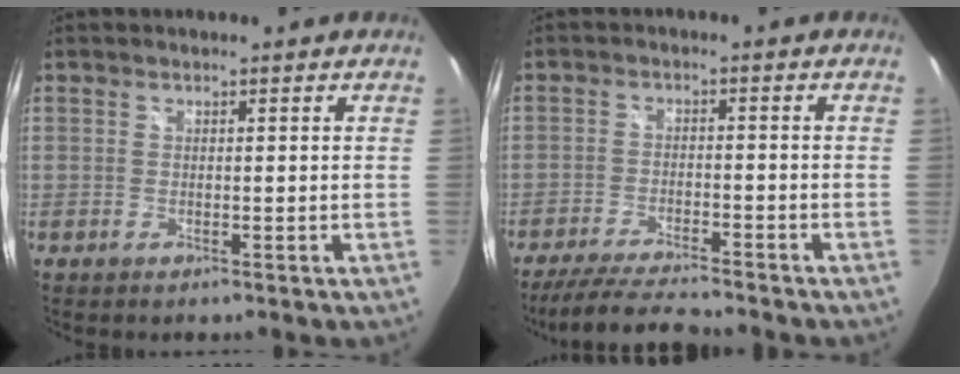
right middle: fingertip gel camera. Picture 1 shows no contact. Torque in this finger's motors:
{"motor_torque": [0.61, -0.66, 0.13, 0.04]}